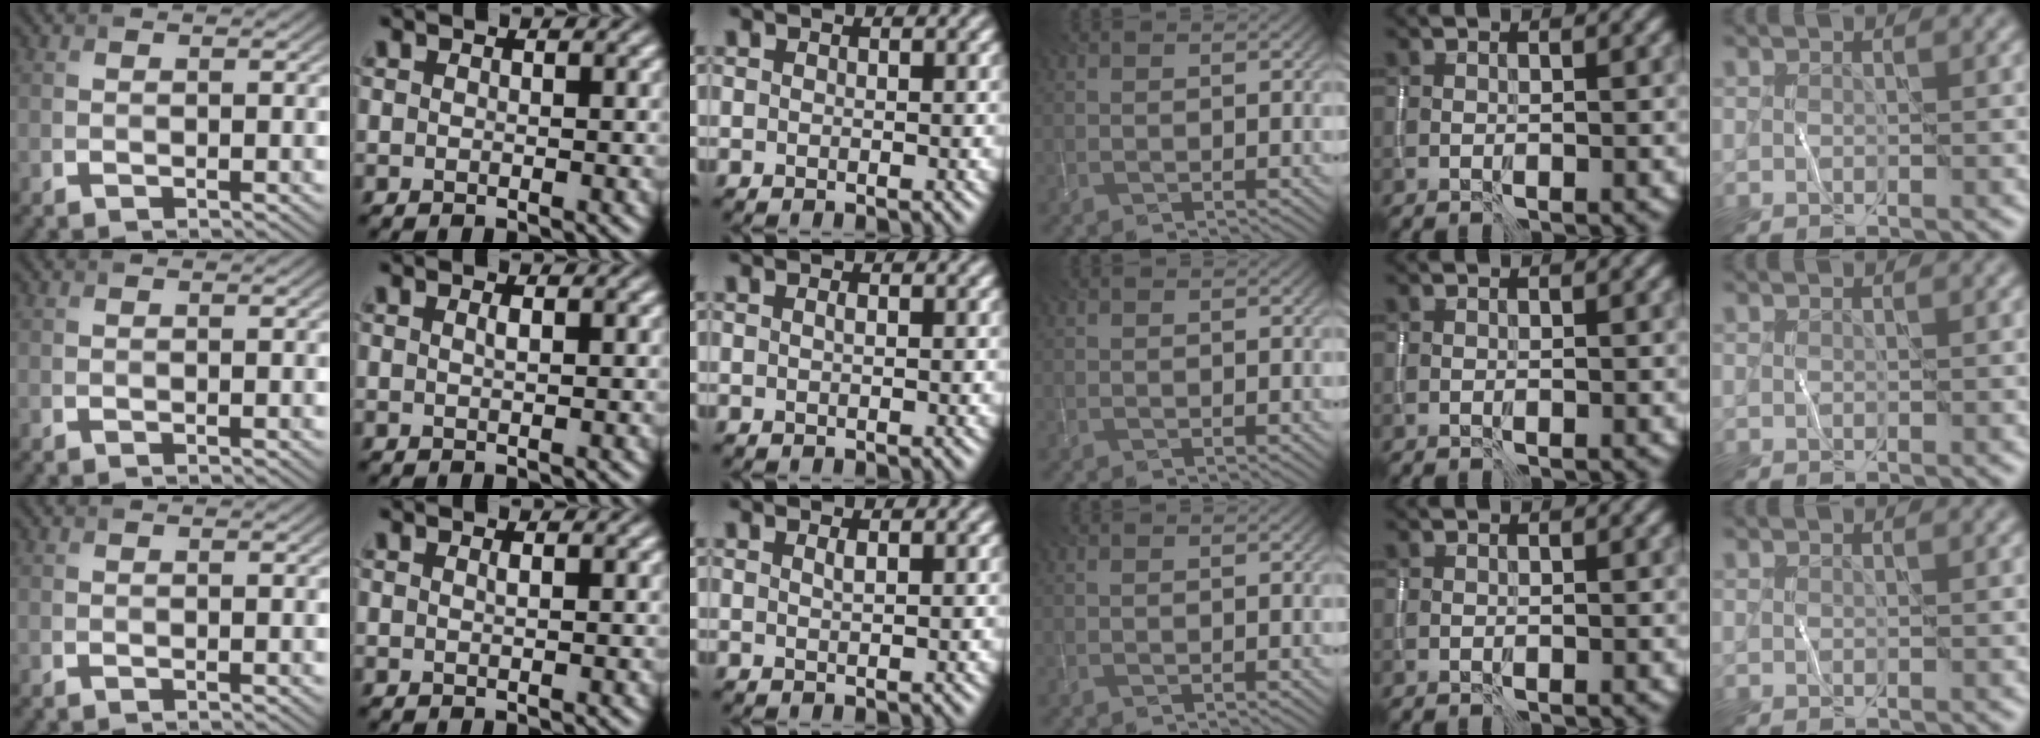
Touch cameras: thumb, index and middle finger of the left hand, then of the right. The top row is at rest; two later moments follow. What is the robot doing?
{"motion": "wipe", "object": "whiteboard"}